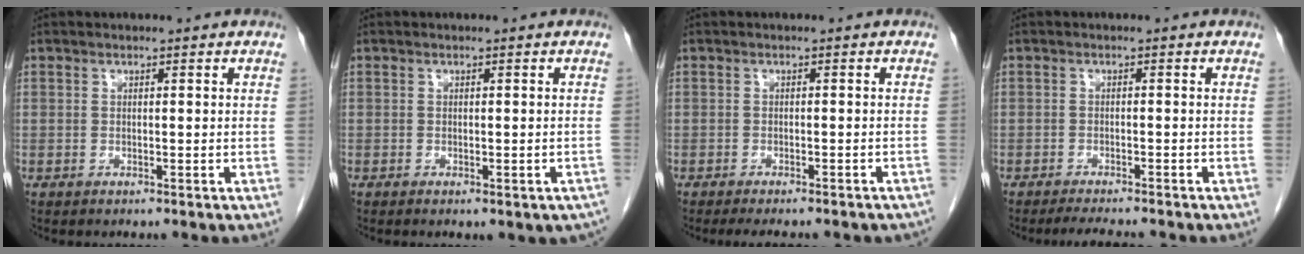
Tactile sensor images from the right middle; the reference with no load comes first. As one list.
[{"total": 4.8, "force": [-3.5, 2.1, 2.6], "torque": [-0.021, 0.004, -0.040]}, {"total": 11.5, "force": [-10.2, 2.7, 4.6], "torque": [-0.057, -0.003, -0.109]}, {"total": 5.1, "force": [-4.6, 0.4, 2.2], "torque": [-0.033, -0.013, -0.068]}]